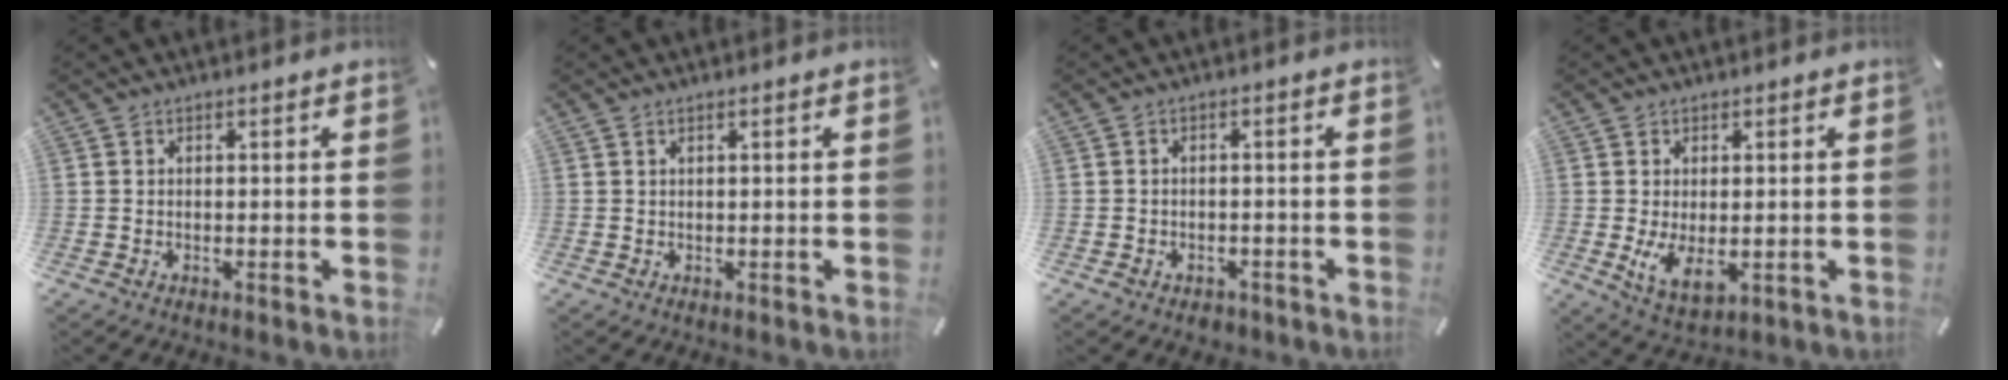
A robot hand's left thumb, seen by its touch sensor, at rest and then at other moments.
{"total": 0.7, "force": [0.4, 0.0, 0.6], "torque": [-0.012, -0.001, 0.006]}
{"total": 2.1, "force": [-1.3, 1.4, 0.8], "torque": [-0.015, 0.005, -0.025]}
{"total": 6.5, "force": [-0.1, 3.6, 5.4], "torque": [-0.113, -0.016, -0.004]}